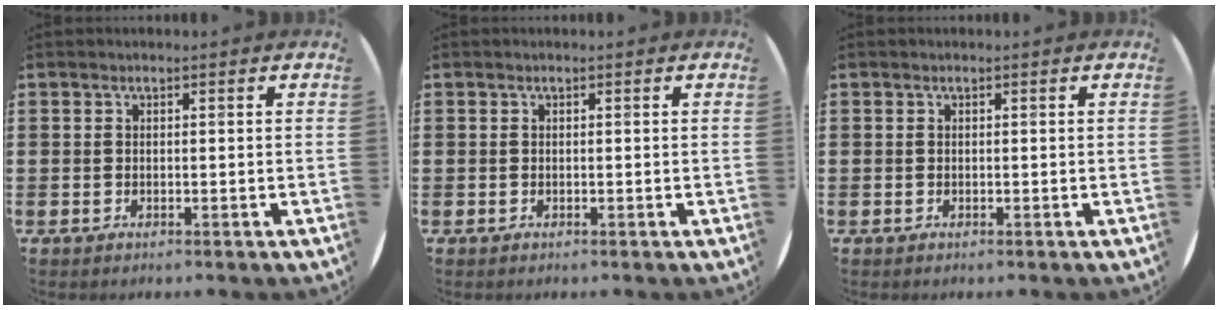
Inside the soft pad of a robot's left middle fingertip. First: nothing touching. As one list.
[{"total": 0.0}, {"total": 0.0}]